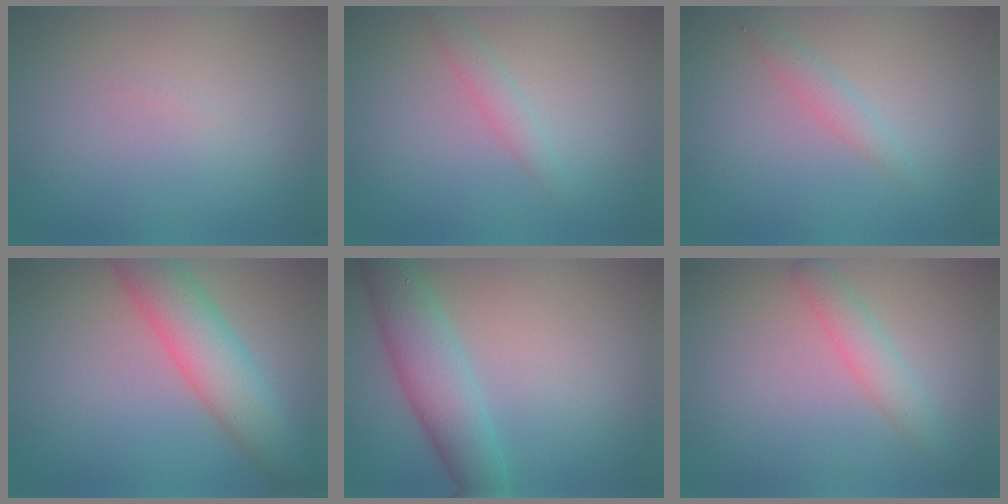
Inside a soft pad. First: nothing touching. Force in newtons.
{"total": 1.4, "press": 1.4, "slide": 0.0}
{"total": 1.4, "press": 1.4, "slide": 0.0}
{"total": 6.7, "press": 6.7, "slide": 0.3}
{"total": 5.3, "press": 5.3, "slide": 0.2}
{"total": 1.7, "press": 1.7, "slide": 0.1}